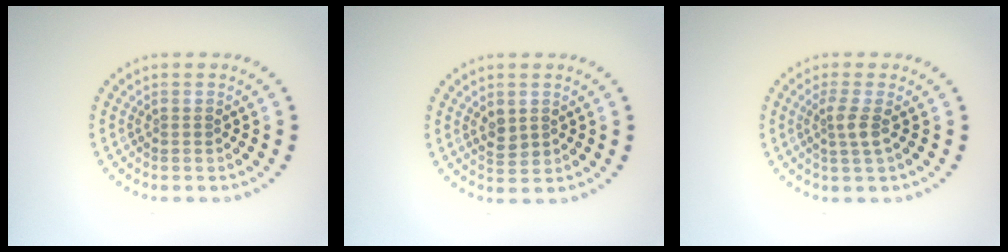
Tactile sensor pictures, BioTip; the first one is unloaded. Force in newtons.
{"total": 1.6, "press": 1.6, "slide": 0.3}
{"total": 1.9, "press": 1.4, "slide": 1.2}